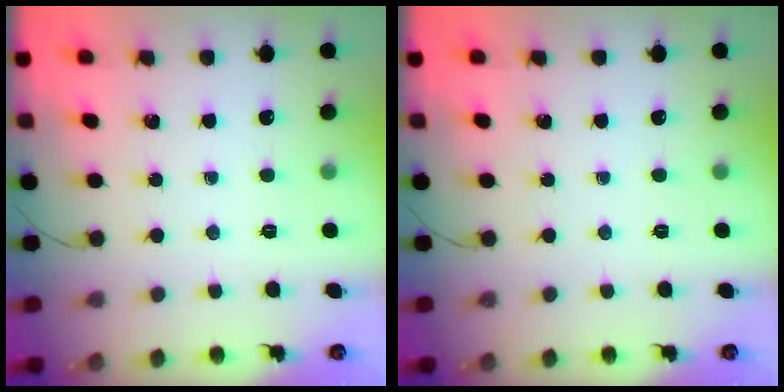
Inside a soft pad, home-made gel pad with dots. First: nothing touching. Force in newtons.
{"total": 0.0}